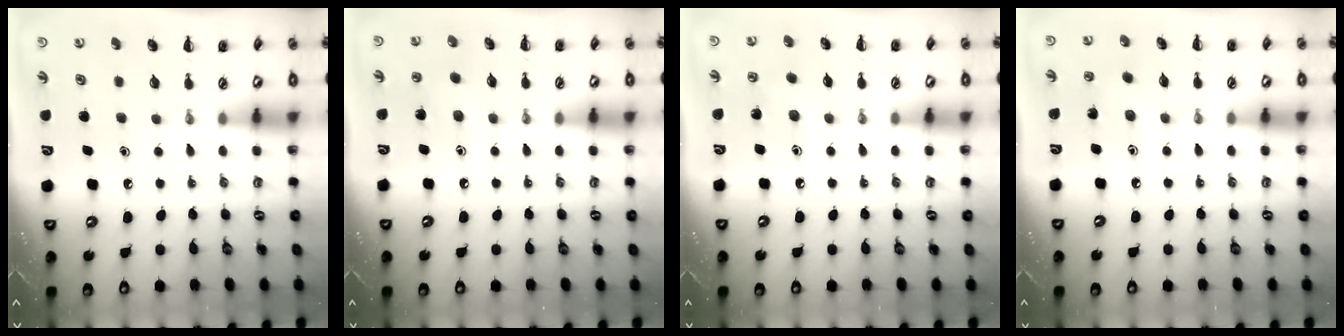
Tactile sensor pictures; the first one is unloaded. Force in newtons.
{"total": 5.9, "press": 5.7, "slide": 1.4}
{"total": 3.6, "press": 3.5, "slide": 1.1}
{"total": 2.1, "press": 2.0, "slide": 0.6}